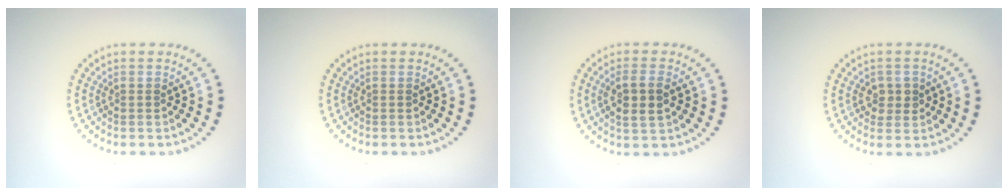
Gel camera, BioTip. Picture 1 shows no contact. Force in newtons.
{"total": 0.0}
{"total": 3.0, "press": 2.8, "slide": 0.8}
{"total": 1.8, "press": 1.8, "slide": 0.2}